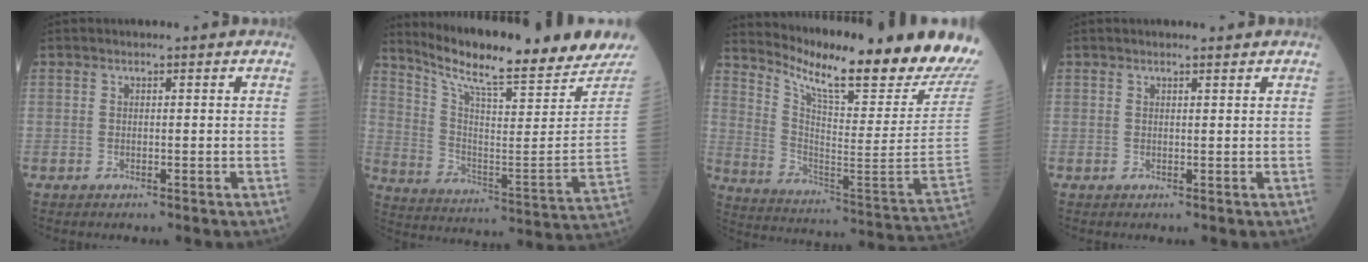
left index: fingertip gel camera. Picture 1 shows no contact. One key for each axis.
{"total": 22.6, "fx": 20.2, "fy": 0.7, "fz": 10.1, "tx": -0.178, "ty": -0.079, "tz": 0.293}
{"total": 24.3, "fx": 21.5, "fy": -0.5, "fz": 11.5, "tx": -0.210, "ty": -0.104, "tz": 0.308}
{"total": 1.4, "fx": 1.2, "fy": 0.2, "fz": 0.6, "tx": -0.013, "ty": 0.005, "tz": 0.019}